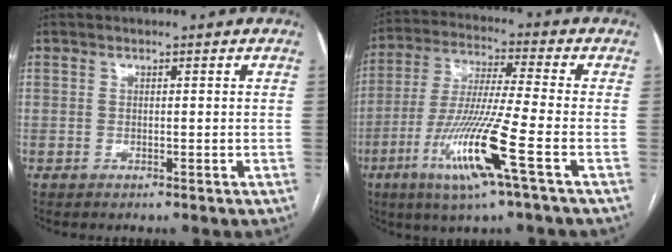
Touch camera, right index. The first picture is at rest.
{"total": 13.9, "force": [-5.6, -0.7, 12.7], "torque": [-0.260, -0.021, -0.109]}